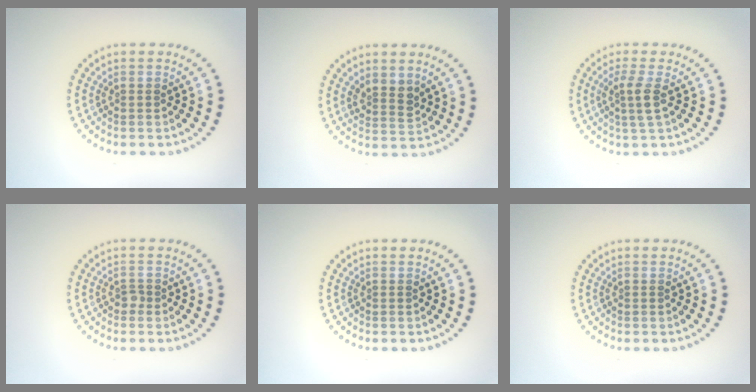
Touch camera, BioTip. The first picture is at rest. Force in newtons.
{"total": 2.2, "press": 1.7, "slide": 1.3}
{"total": 2.1, "press": 1.7, "slide": 1.2}
{"total": 0.7, "press": 0.5, "slide": 0.5}
{"total": 0.0}
{"total": 0.0}